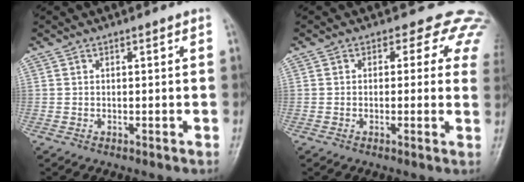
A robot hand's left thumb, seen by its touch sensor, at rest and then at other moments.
{"total": 8.0, "force": [4.9, 5.3, 3.6], "torque": [0.006, -0.008, 0.026]}